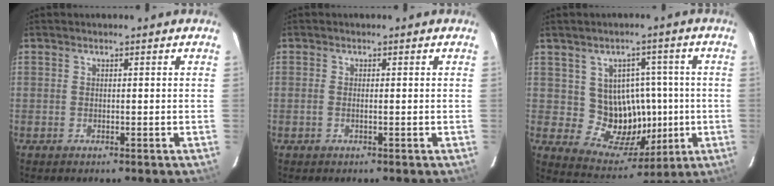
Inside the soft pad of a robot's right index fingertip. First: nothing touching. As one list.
[{"total": 0.8, "force": [-0.1, 0.0, 0.8], "torque": [-0.019, 0.000, -0.004]}, {"total": 11.6, "force": [-0.2, 10.7, 4.4], "torque": [-0.080, 0.005, 0.016]}]